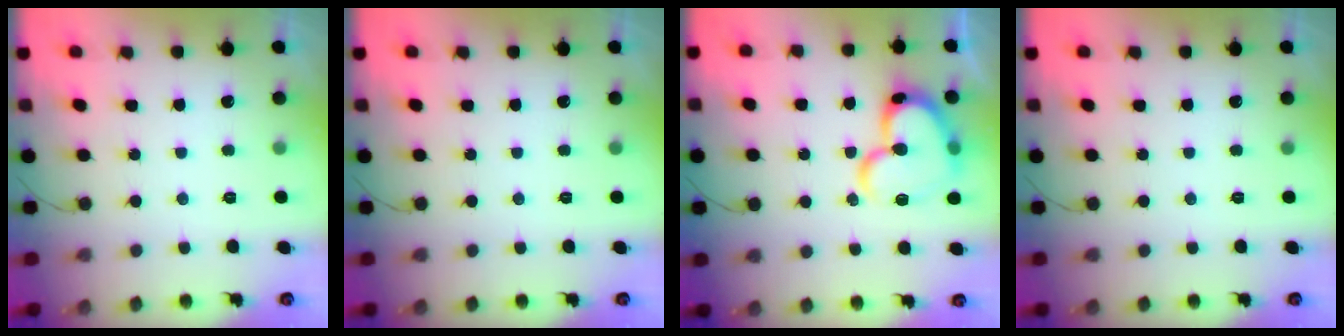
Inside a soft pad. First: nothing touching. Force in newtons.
{"total": 0.0}
{"total": 20.2, "press": 20.1, "slide": 2.3}
{"total": 0.0}